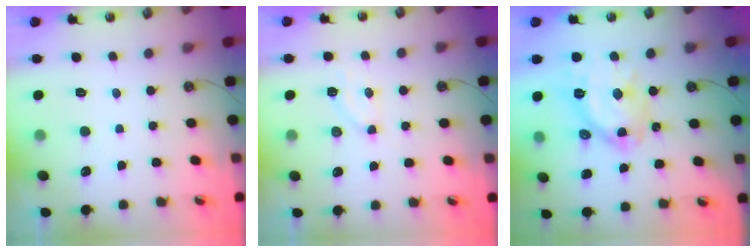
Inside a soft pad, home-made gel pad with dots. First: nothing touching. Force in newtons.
{"total": 4.8, "press": 4.7, "slide": 1.0}
{"total": 15.0, "press": 14.9, "slide": 1.4}